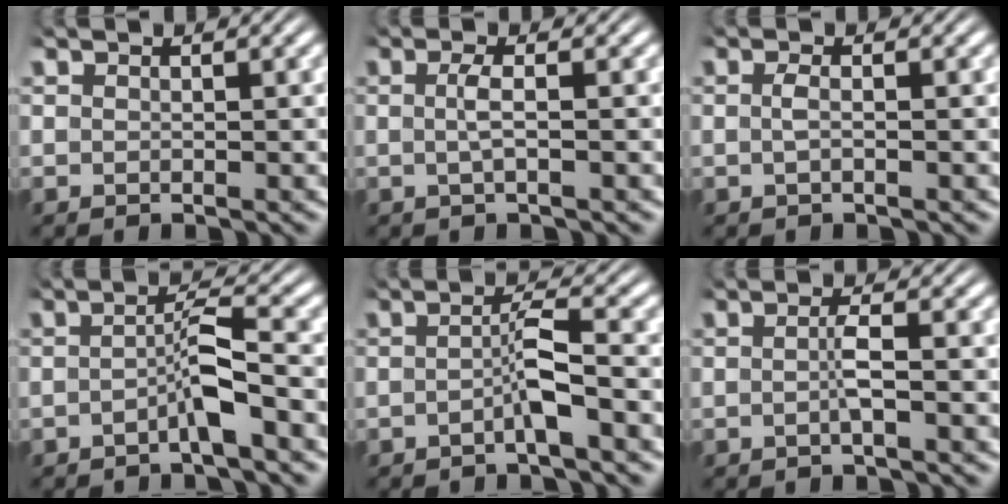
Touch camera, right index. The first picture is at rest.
{"total": 1.7, "force": [-0.4, -0.3, 1.6], "torque": [-0.032, -0.002, -0.004]}
{"total": 1.1, "force": [-0.4, -0.3, 0.9], "torque": [-0.022, -0.005, -0.006]}
{"total": 2.7, "force": [-1.2, -0.4, 2.3], "torque": [-0.033, 0.005, -0.025]}
{"total": 2.5, "force": [-1.1, -0.4, 2.2], "torque": [-0.031, 0.006, -0.022]}
{"total": 1.7, "force": [-0.7, -0.3, 1.5], "torque": [-0.026, 0.002, -0.014]}